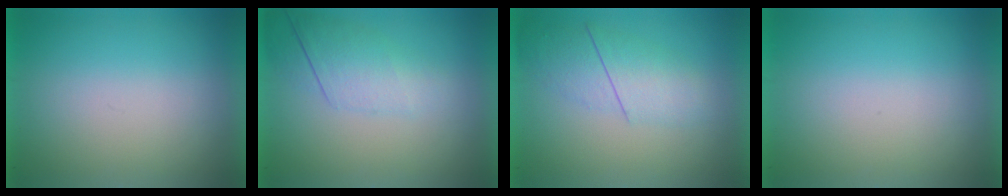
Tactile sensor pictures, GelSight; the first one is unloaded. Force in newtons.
{"total": 2.3}
{"total": 2.3}
{"total": 0.0}